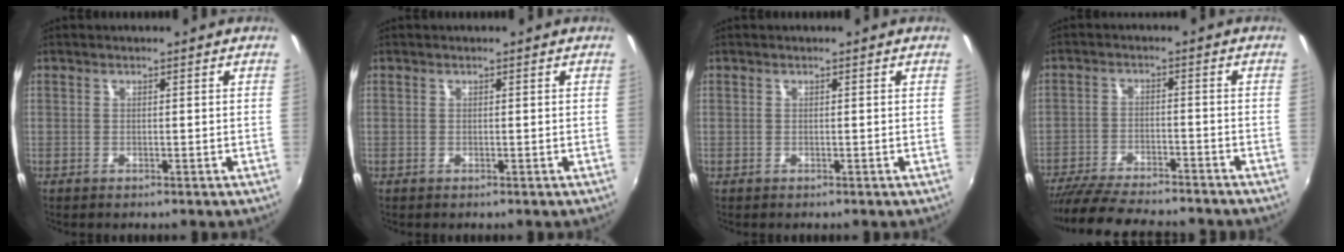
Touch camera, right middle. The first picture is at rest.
{"total": 0.0}
{"total": 0.0}
{"total": 16.1, "force": [-14.2, 3.0, 7.0], "torque": [-0.147, -0.027, -0.225]}